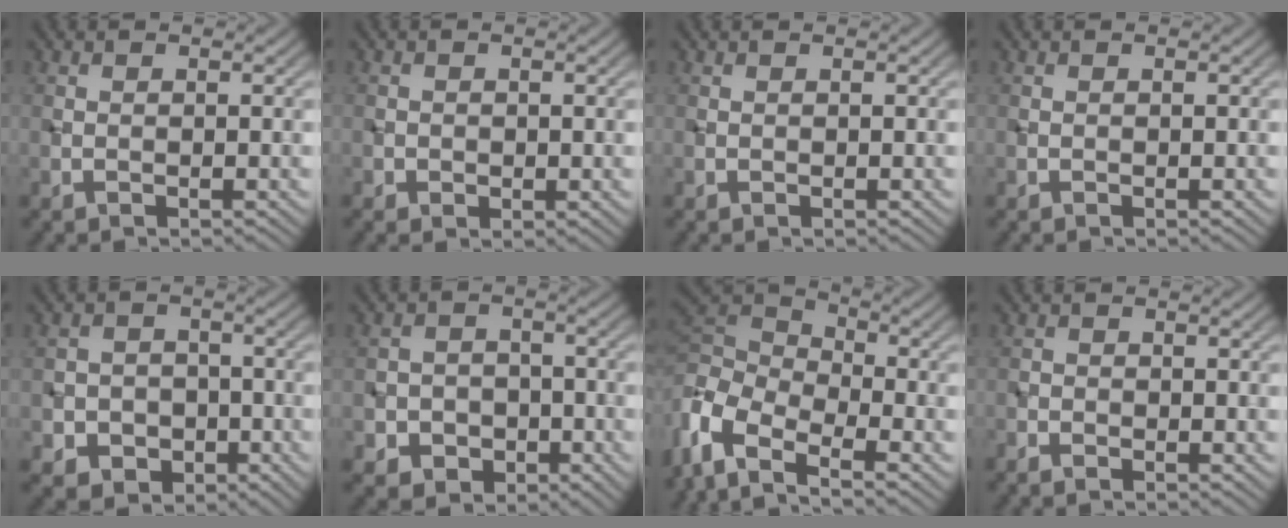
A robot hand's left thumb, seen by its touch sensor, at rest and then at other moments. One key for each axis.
{"total": 1.2, "fx": -0.3, "fy": 1.0, "fz": 0.6, "tx": -0.011, "ty": -0.006, "tz": -0.004}
{"total": 0.0}
{"total": 0.0}
{"total": 5.8, "fx": -2.4, "fy": 5.0, "fz": 1.6, "tx": -0.030, "ty": -0.004, "tz": -0.060}
{"total": 5.4, "fx": -2.5, "fy": 4.5, "fz": 1.6, "tx": -0.019, "ty": -0.001, "tz": -0.063}
{"total": 8.8, "fx": -3.6, "fy": 4.4, "fz": 6.6, "tx": -0.159, "ty": 0.000, "tz": -0.086}
{"total": 1.4, "fx": -1.2, "fy": 0.6, "fz": 0.5, "tx": -0.011, "ty": -0.003, "tz": -0.026}